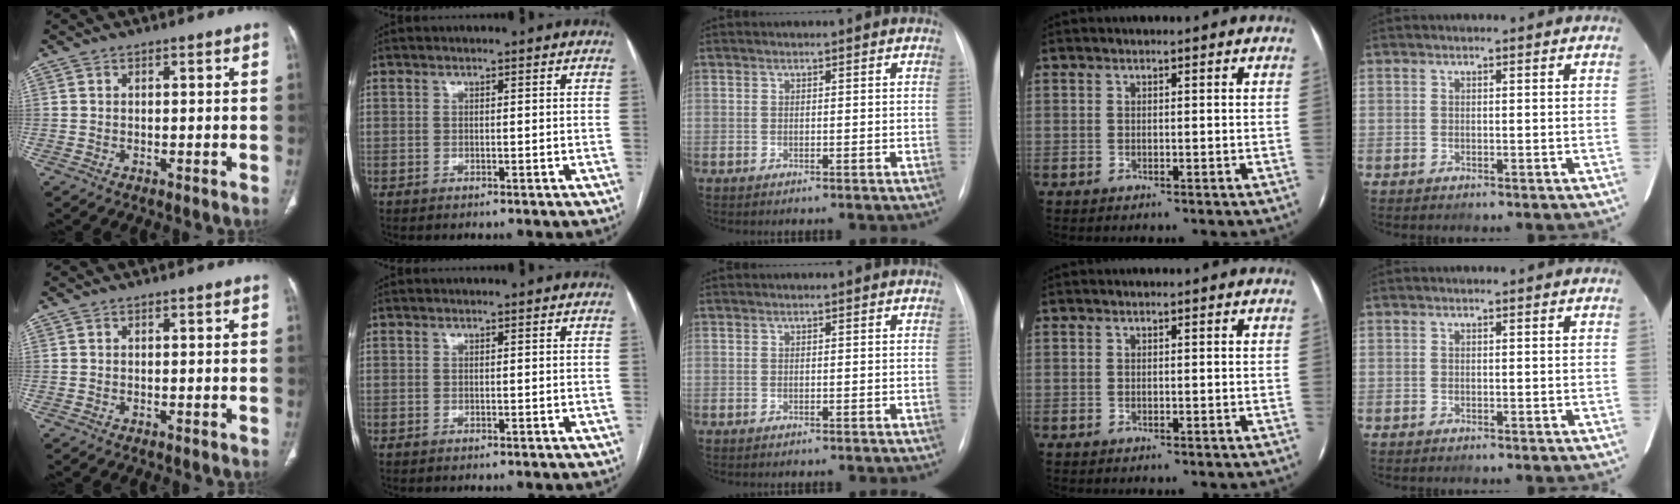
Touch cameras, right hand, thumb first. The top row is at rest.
{}